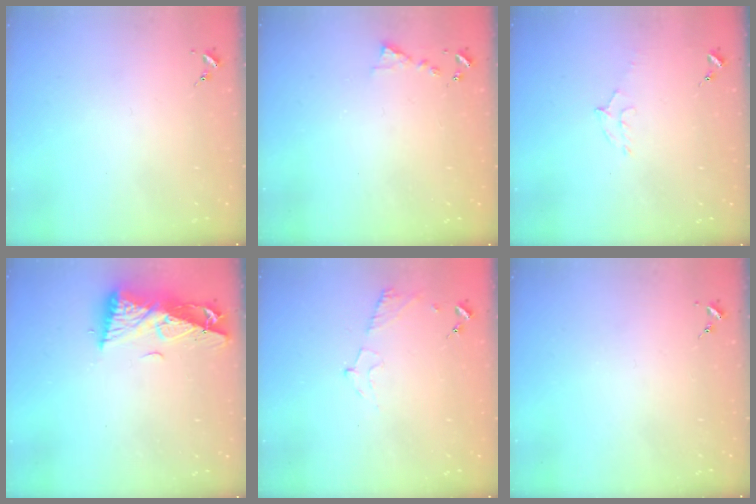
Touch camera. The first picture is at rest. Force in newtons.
{"total": 4.5, "press": 4.4, "slide": 0.5}
{"total": 6.2, "press": 6.1, "slide": 1.1}
{"total": 11.0, "press": 10.9, "slide": 1.3}
{"total": 5.4, "press": 5.4, "slide": 0.6}
{"total": 0.0}